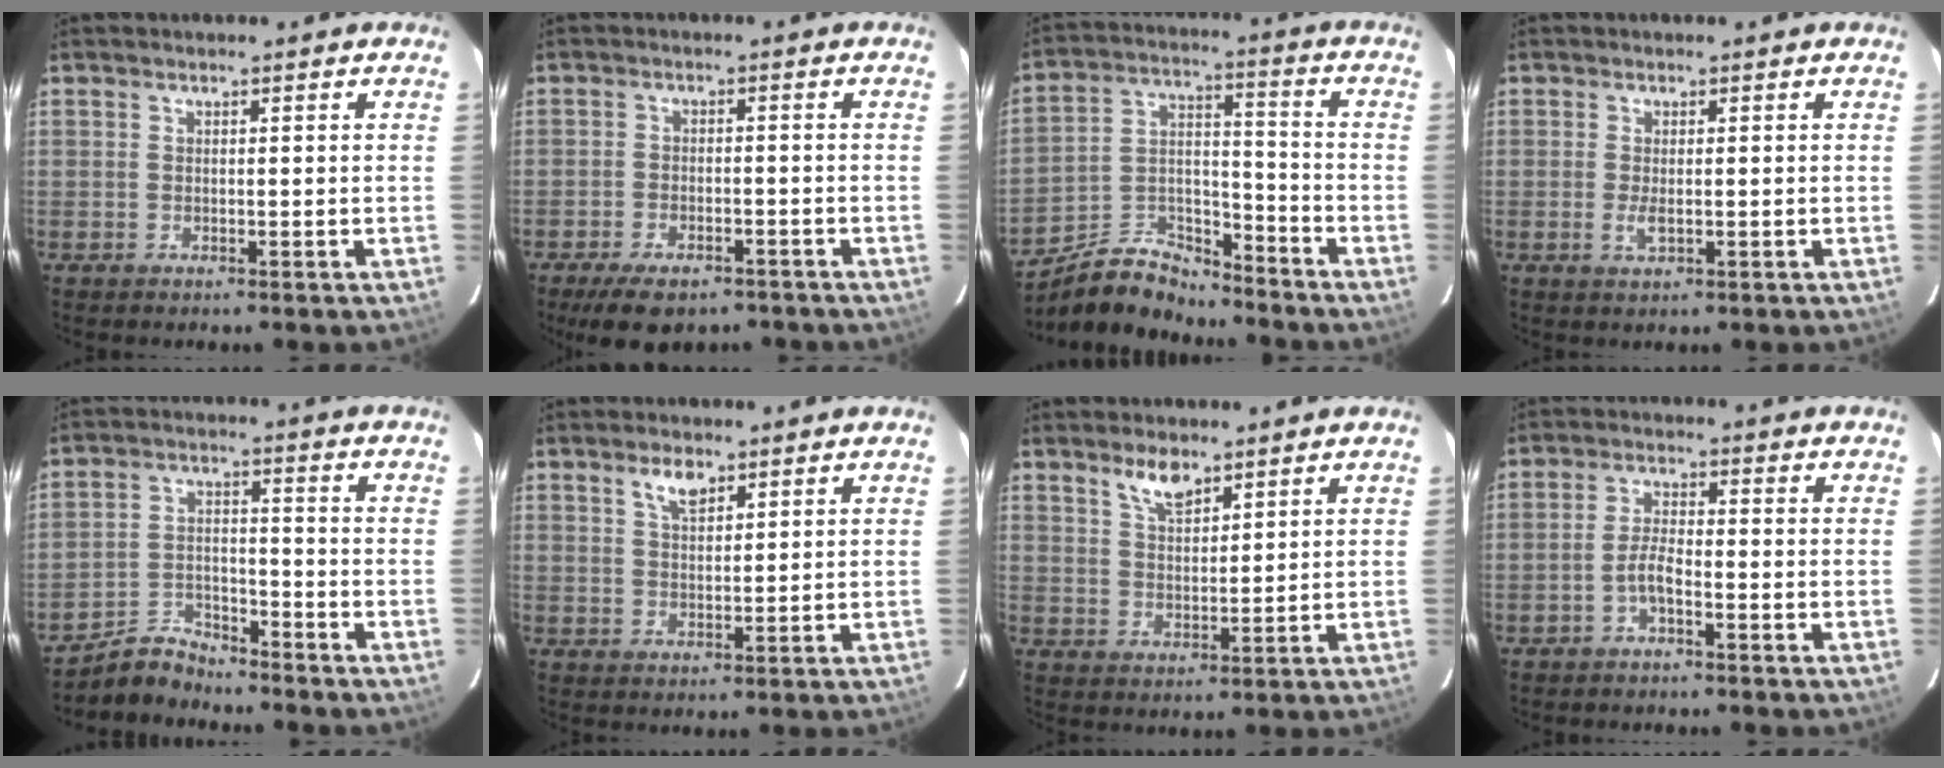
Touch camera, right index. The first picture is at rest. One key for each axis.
{"total": 10.0, "fx": -7.4, "fy": 4.3, "fz": 5.1, "tx": -0.113, "ty": -0.010, "tz": -0.108}
{"total": 12.0, "fx": -10.0, "fy": 4.8, "fz": 4.6, "tx": -0.097, "ty": 0.033, "tz": -0.176}
{"total": 2.0, "fx": -0.4, "fy": 0.8, "fz": 1.8, "tx": -0.035, "ty": -0.004, "tz": -0.006}
{"total": 6.4, "fx": -6.1, "fy": 1.8, "fz": 0.4, "tx": -0.014, "ty": 0.022, "tz": -0.113}
{"total": 3.8, "fx": 2.5, "fy": 1.7, "fz": 2.4, "tx": -0.040, "ty": 0.004, "tz": 0.046}
{"total": 5.0, "fx": 3.7, "fy": 1.8, "fz": 2.8, "tx": -0.047, "ty": -0.001, "tz": 0.071}
{"total": 3.0, "fx": -1.8, "fy": 0.5, "fz": 2.3, "tx": -0.054, "ty": 0.009, "tz": -0.036}